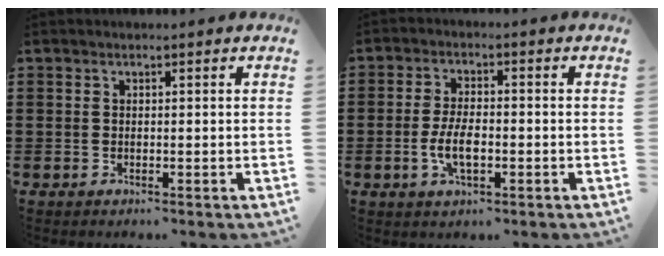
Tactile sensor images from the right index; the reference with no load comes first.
{"total": 5.0, "force": [-1.2, 2.1, 4.4], "torque": [-0.095, -0.003, -0.026]}